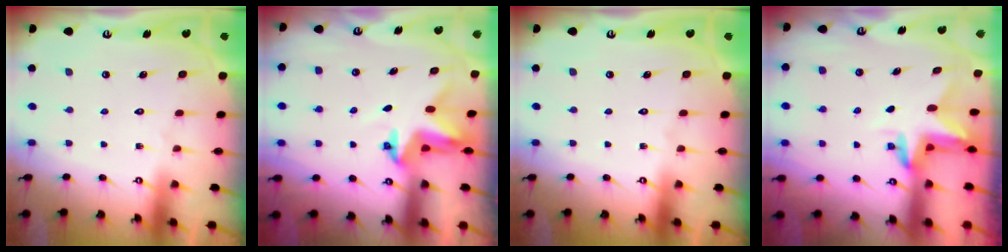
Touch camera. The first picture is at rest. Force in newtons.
{"total": 3.5, "press": 3.5, "slide": 0.1}
{"total": 0.0}
{"total": 3.0, "press": 3.0, "slide": 0.2}